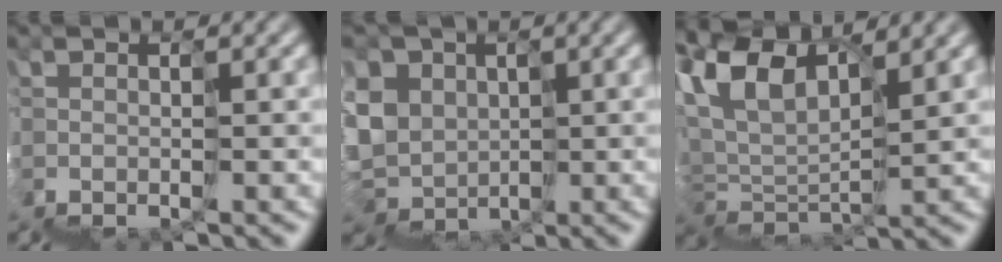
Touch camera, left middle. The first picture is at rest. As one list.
[{"total": 3.6, "force": [2.3, 2.0, -1.9], "torque": [0.027, 0.033, 0.017]}, {"total": 5.6, "force": [5.6, 0.2, -0.3], "torque": [-0.012, 0.046, 0.085]}]